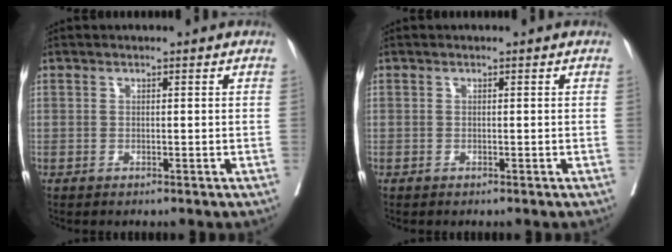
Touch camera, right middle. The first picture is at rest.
{"total": 0.0}